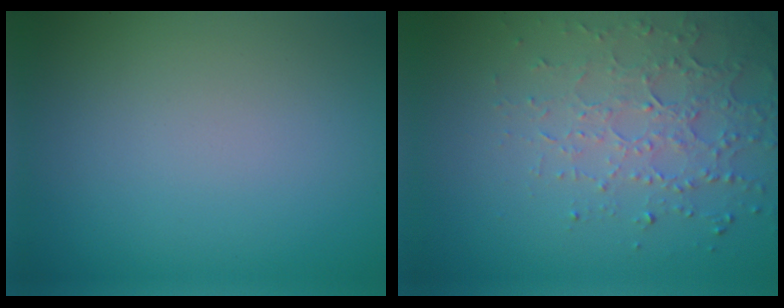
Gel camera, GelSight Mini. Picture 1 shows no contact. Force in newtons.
{"total": 4.7, "press": 3.4, "slide": 3.3}